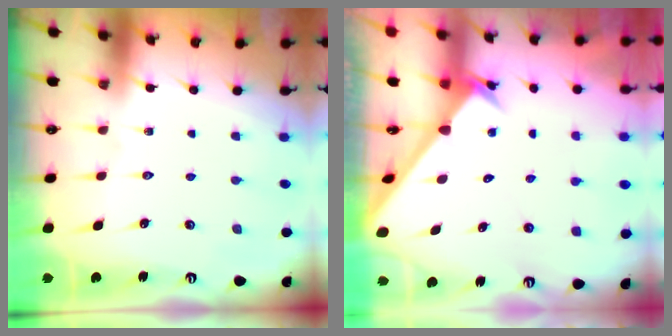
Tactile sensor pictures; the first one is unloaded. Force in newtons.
{"total": 2.5, "press": 2.5, "slide": 0.2}